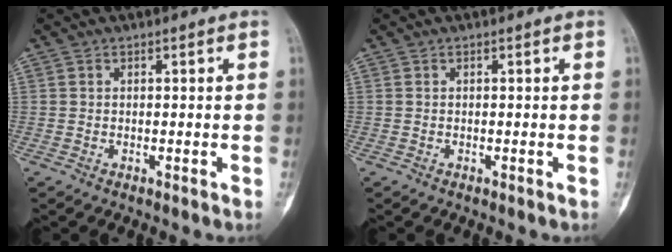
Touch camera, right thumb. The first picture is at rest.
{"total": 0.0}